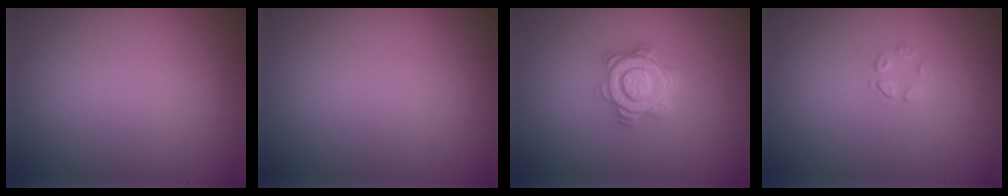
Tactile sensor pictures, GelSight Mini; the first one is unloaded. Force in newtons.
{"total": 0.0}
{"total": 4.5, "press": 3.6, "slide": 2.8}
{"total": 0.7, "press": 0.4, "slide": 0.6}